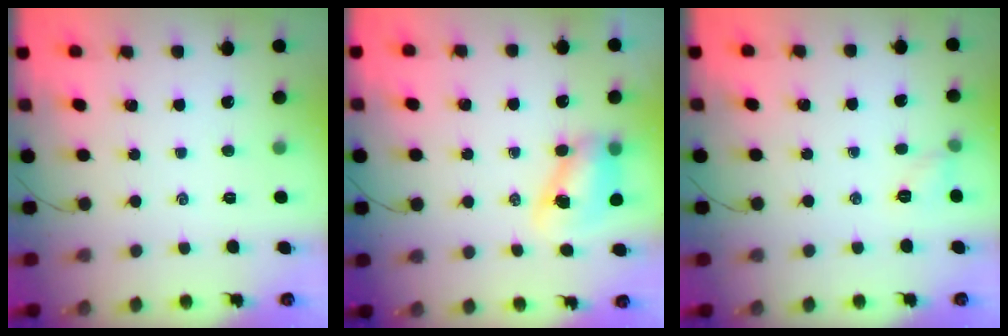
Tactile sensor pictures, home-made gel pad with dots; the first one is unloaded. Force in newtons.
{"total": 8.1, "press": 8.0, "slide": 1.1}
{"total": 4.9, "press": 4.7, "slide": 1.4}